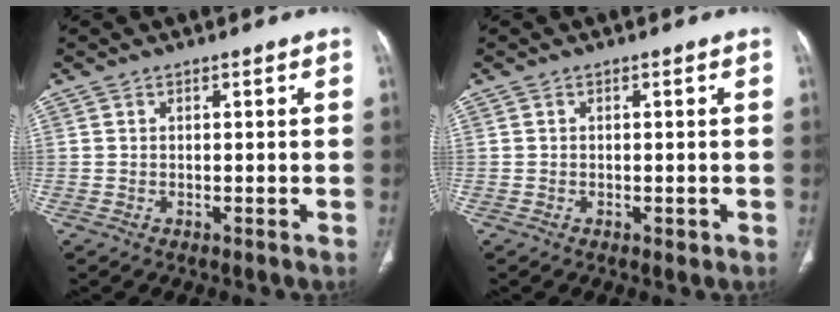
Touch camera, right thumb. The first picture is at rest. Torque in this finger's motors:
{"motor_torque": [-0.02, 0.12, -0.31, 0.10, 0.05]}